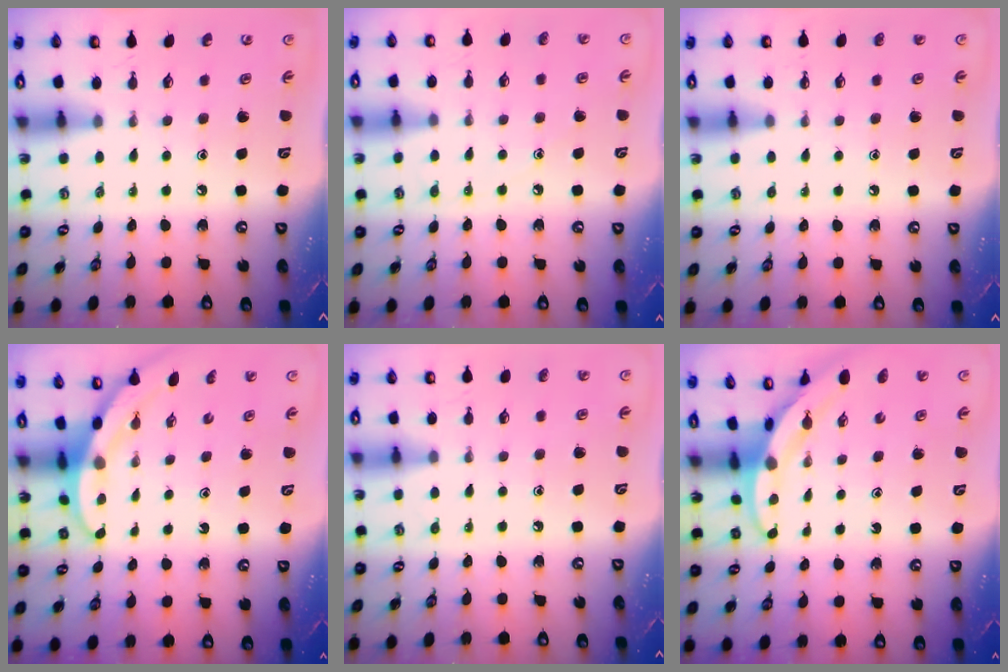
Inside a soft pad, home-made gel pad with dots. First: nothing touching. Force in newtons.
{"total": 4.9, "press": 4.9, "slide": 0.8}
{"total": 0.9, "press": 0.9, "slide": 0.0}
{"total": 3.2, "press": 3.2, "slide": 0.2}
{"total": 5.0, "press": 5.0, "slide": 0.5}
{"total": 3.7, "press": 3.7, "slide": 0.1}